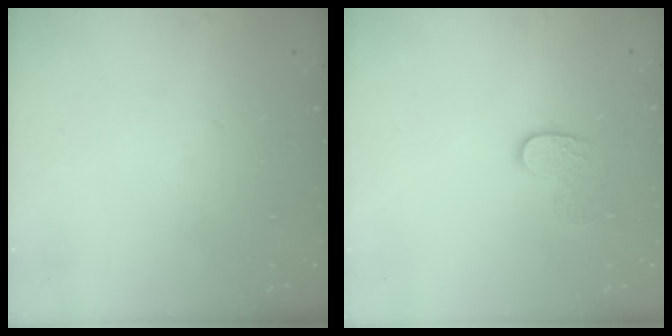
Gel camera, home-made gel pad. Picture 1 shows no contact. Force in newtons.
{"total": 8.0, "press": 8.0, "slide": 0.4}